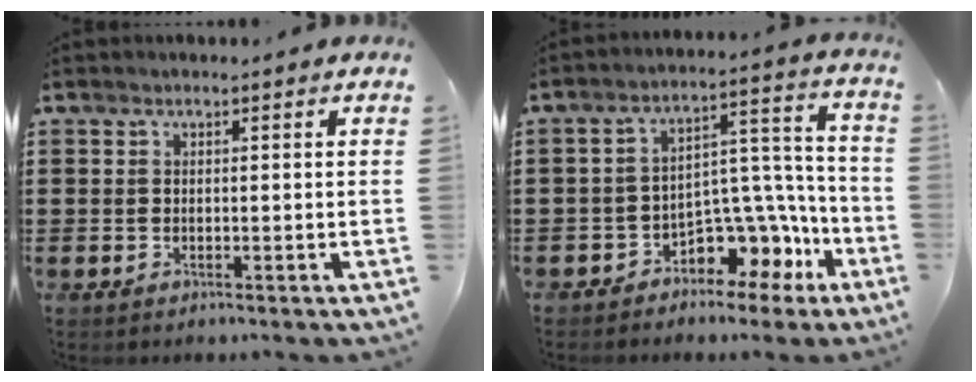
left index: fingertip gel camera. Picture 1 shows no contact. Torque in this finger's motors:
{"motor_torque": [0.34, 0.35, 0.27, 0.06]}